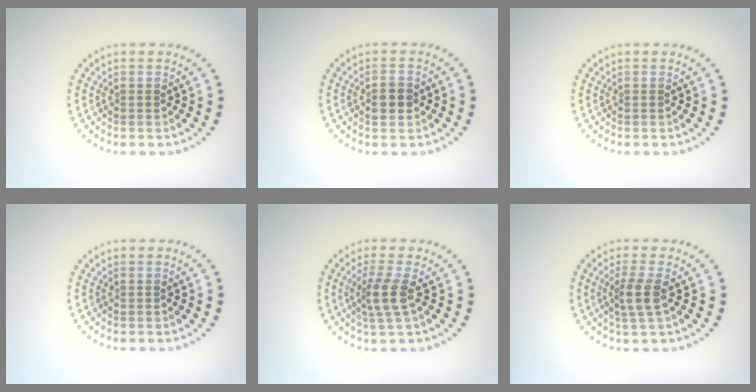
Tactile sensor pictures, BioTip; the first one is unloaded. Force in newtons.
{"total": 2.4, "press": 2.4, "slide": 0.2}
{"total": 0.0}
{"total": 0.0}
{"total": 2.6, "press": 2.0, "slide": 1.6}
{"total": 2.3, "press": 1.8, "slide": 1.4}